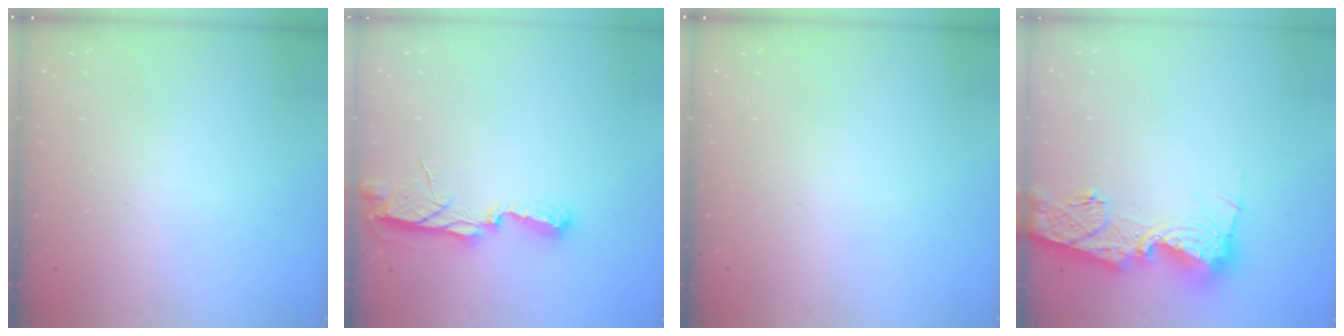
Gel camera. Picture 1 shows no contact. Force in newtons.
{"total": 7.3, "press": 7.3, "slide": 0.5}
{"total": 0.0}
{"total": 16.1, "press": 16.0, "slide": 1.6}